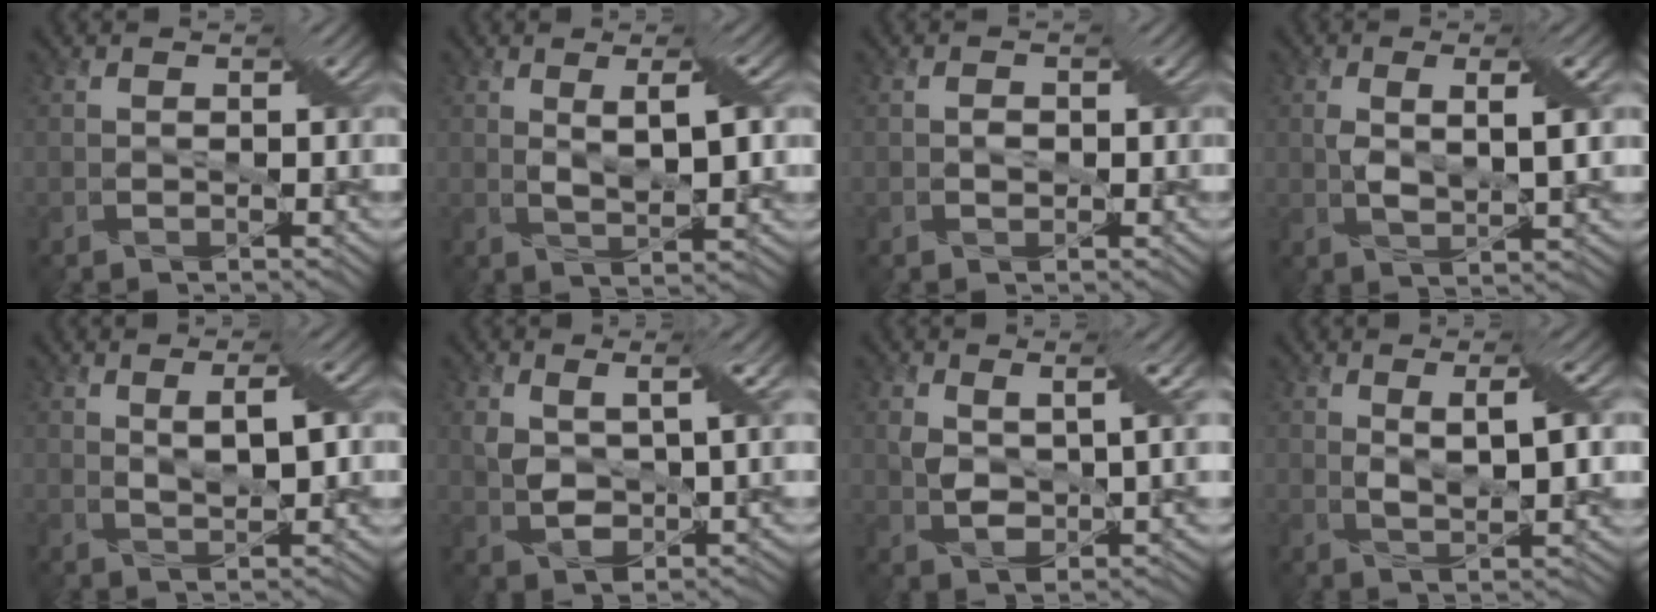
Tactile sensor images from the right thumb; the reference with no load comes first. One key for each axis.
{"total": 3.3, "fx": 1.4, "fy": 0.4, "fz": 2.9, "tx": -0.054, "ty": 0.000, "tz": 0.028}
{"total": 0.8, "fx": 0.0, "fy": 0.8, "fz": 0.1, "tx": -0.004, "ty": -0.003, "tz": 0.001}
{"total": 3.5, "fx": 1.0, "fy": 0.8, "fz": 3.2, "tx": -0.062, "ty": 0.001, "tz": 0.020}
{"total": 2.8, "fx": 1.4, "fy": 0.4, "fz": 2.4, "tx": -0.036, "ty": -0.006, "tz": 0.028}
{"total": 4.6, "fx": 1.5, "fy": 2.2, "fz": 3.7, "tx": -0.080, "ty": -0.004, "tz": 0.030}
{"total": 4.3, "fx": 1.5, "fy": 1.7, "fz": 3.6, "tx": -0.074, "ty": -0.002, "tz": 0.031}
{"total": 3.6, "fx": 1.6, "fy": 0.4, "fz": 3.2, "tx": -0.059, "ty": -0.001, "tz": 0.032}